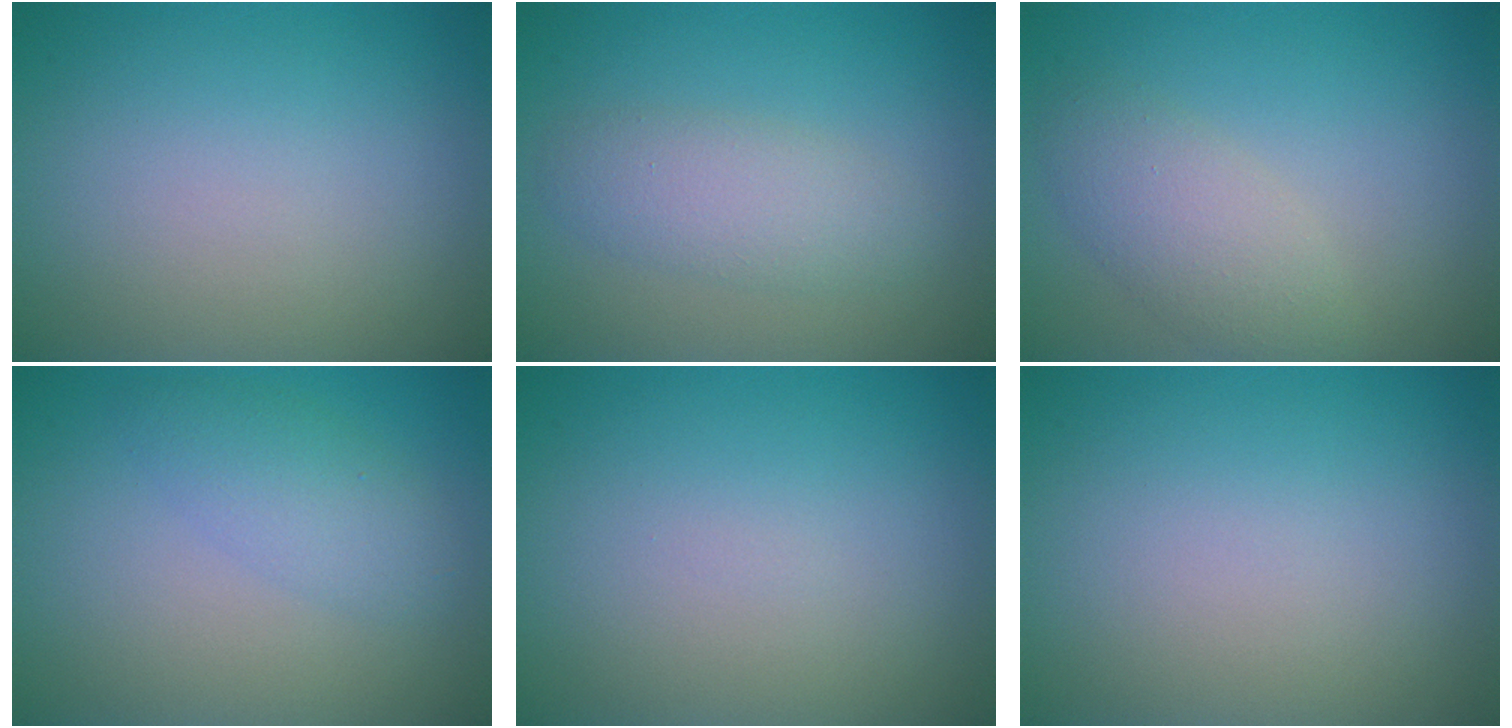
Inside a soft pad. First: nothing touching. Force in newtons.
{"total": 2.0, "press": 1.9, "slide": 0.2}
{"total": 3.4, "press": 3.4, "slide": 0.1}
{"total": 2.7, "press": 2.7, "slide": 0.1}
{"total": 0.0}
{"total": 0.0}